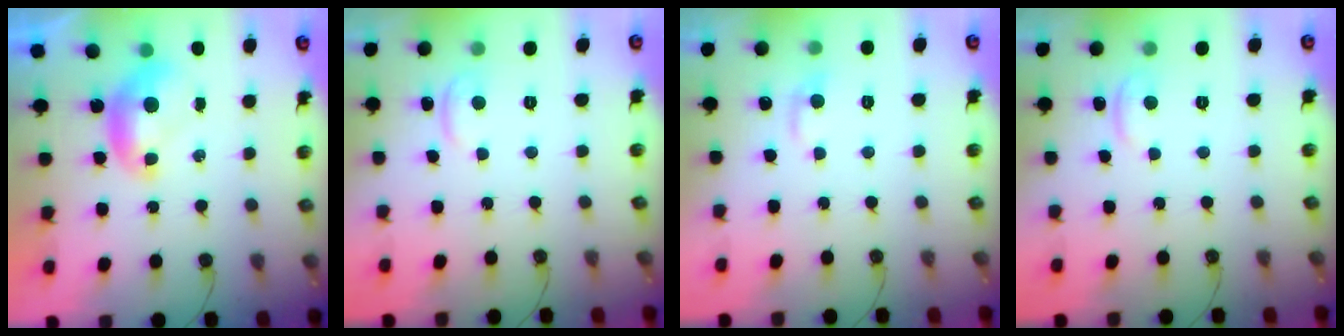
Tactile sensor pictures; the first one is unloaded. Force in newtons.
{"total": 1.9, "press": 1.9, "slide": 0.2}
{"total": 1.0, "press": 0.9, "slide": 0.5}
{"total": 2.1, "press": 2.1, "slide": 0.2}